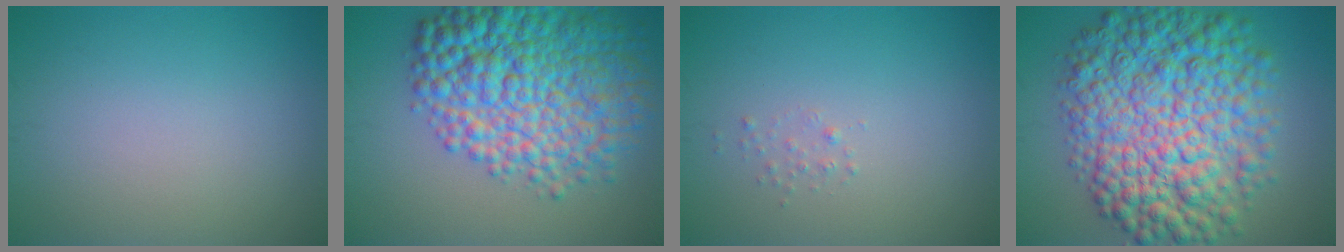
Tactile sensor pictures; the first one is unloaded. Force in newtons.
{"total": 11.5, "press": 11.5, "slide": 0.2}
{"total": 0.6, "press": 0.6, "slide": 0.0}
{"total": 12.9, "press": 12.9, "slide": 0.0}